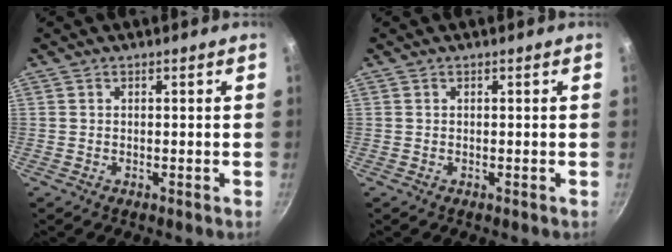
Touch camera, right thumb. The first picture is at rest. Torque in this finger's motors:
{"motor_torque": [-0.01, -0.01, 0.13, -0.02, 0.00]}